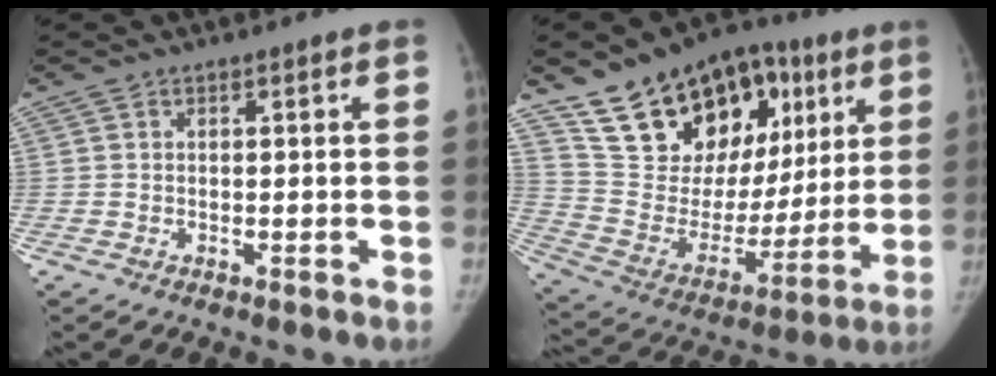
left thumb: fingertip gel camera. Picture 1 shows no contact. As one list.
[{"total": 24.9, "force": [13.0, 15.9, 14.0], "torque": [-0.172, -0.012, 0.232]}]